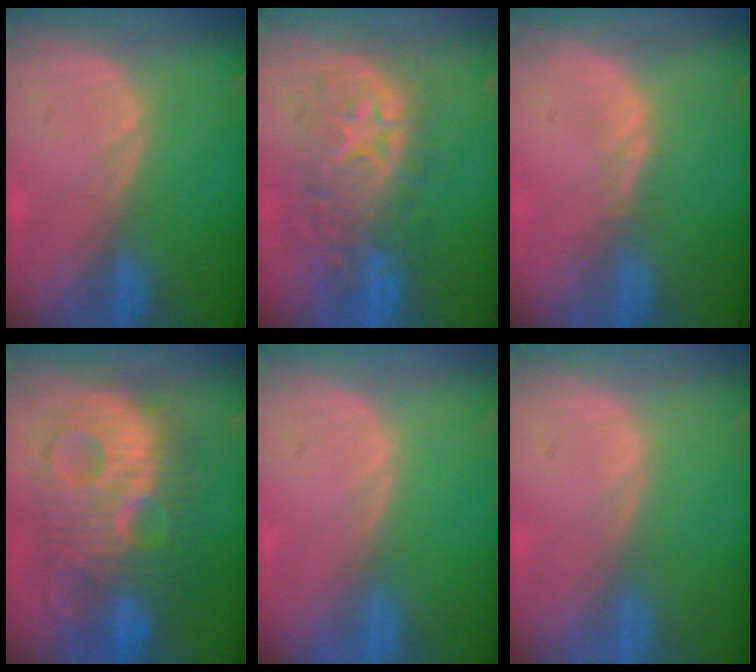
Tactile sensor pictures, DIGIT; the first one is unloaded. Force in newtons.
{"total": 10.4, "press": 9.4, "slide": 4.3}
{"total": 1.0, "press": 1.0, "slide": 0.1}
{"total": 12.5, "press": 12.5, "slide": 1.0}
{"total": 0.0}
{"total": 0.0}